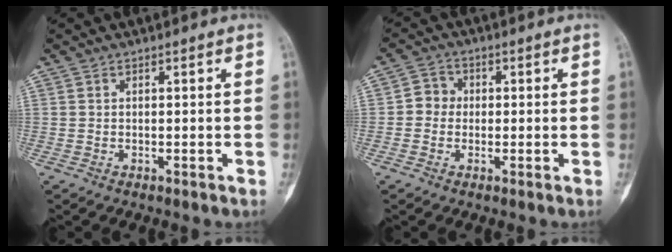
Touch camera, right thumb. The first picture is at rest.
{"total": 3.7, "force": [-0.2, 3.5, 1.3], "torque": [0.000, 0.010, -0.014]}